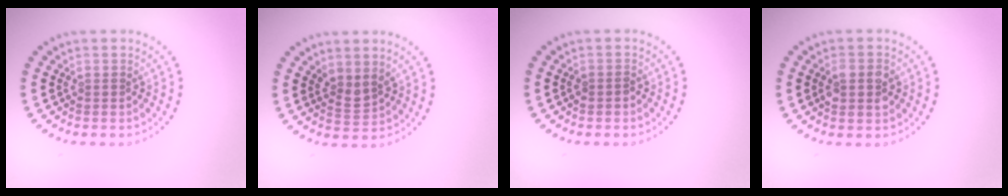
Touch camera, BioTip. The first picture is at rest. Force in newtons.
{"total": 1.8, "press": 1.4, "slide": 1.2}
{"total": 0.8, "press": 0.8, "slide": 0.2}
{"total": 2.8, "press": 2.8, "slide": 0.3}